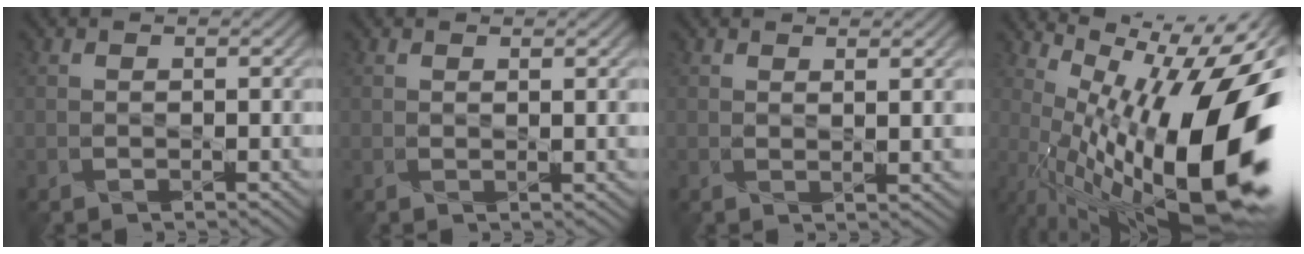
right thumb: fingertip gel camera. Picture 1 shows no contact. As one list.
[{"total": 1.0, "force": [1.0, -0.1, 0.3], "torque": [-0.008, 0.002, 0.020]}, {"total": 1.6, "force": [1.5, 0.0, 0.7], "torque": [-0.015, -0.001, 0.031]}, {"total": 18.3, "force": [-1.2, 5.9, 17.3], "torque": [-0.242, -0.002, -0.013]}]